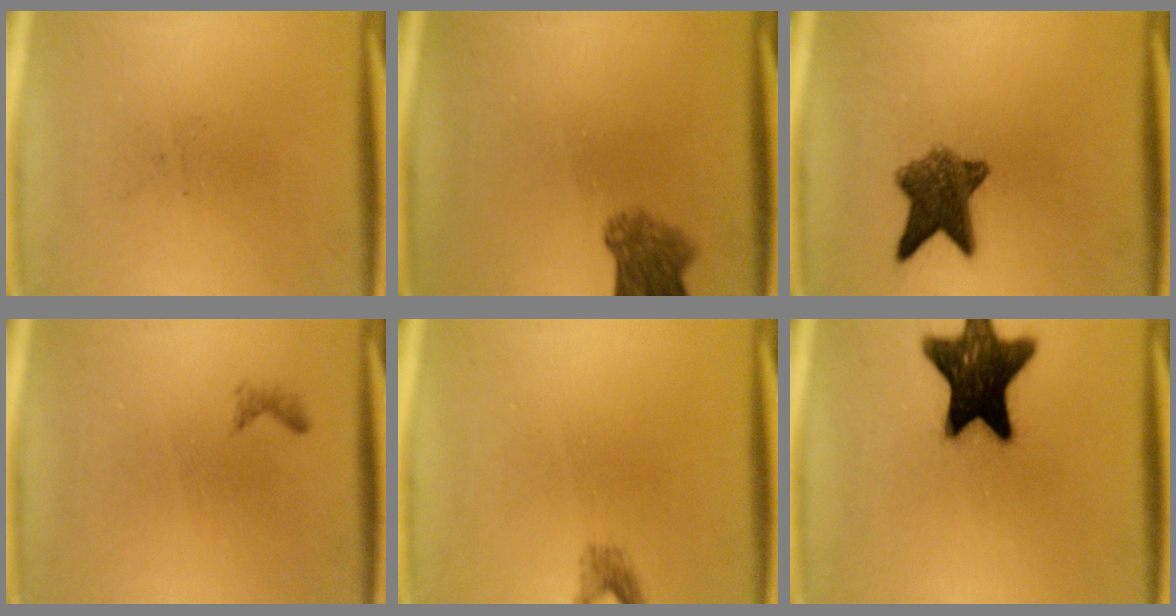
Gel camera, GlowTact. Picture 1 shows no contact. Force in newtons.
{"total": 5.4}
{"total": 7.8}
{"total": 0.6}
{"total": 1.5}
{"total": 17.8}